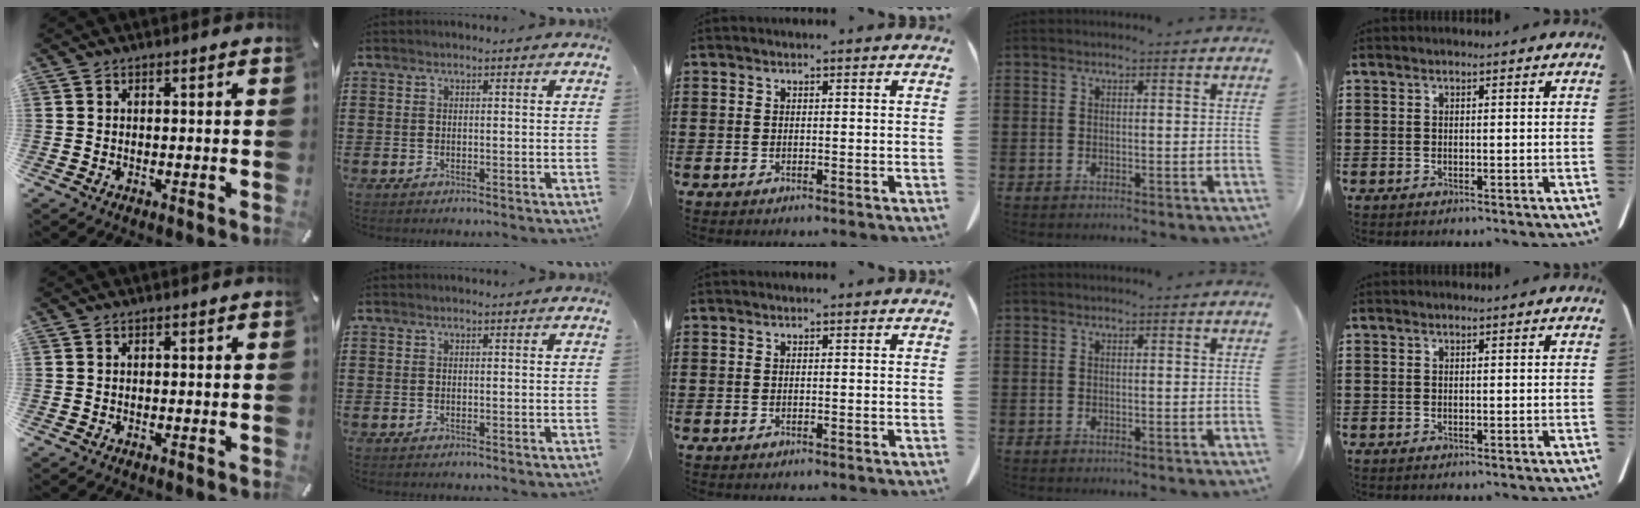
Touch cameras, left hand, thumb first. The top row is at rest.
{}